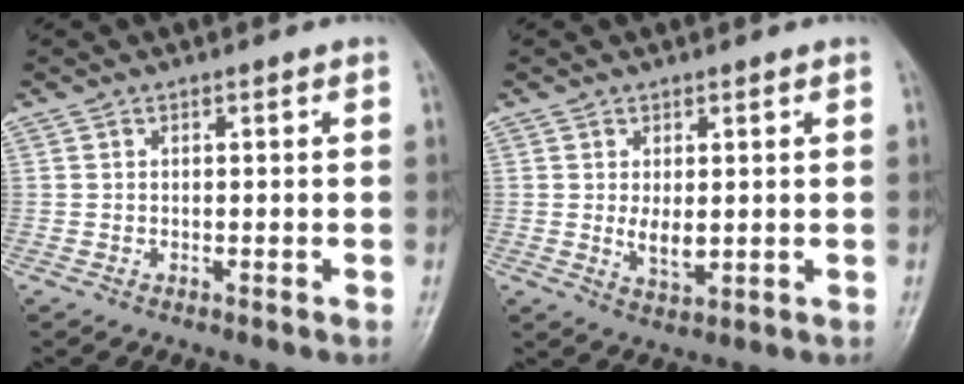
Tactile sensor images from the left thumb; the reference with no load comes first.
{"total": 4.0, "force": [0.3, 1.9, 3.4], "torque": [-0.052, -0.012, 0.014]}